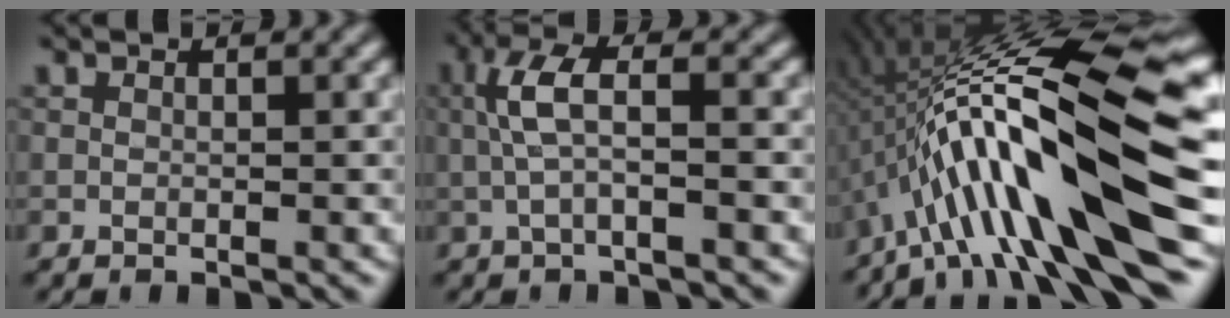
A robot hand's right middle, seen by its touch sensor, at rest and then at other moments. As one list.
[{"total": 3.3, "force": [-0.1, 0.7, 3.2], "torque": [-0.070, 0.018, -0.001]}, {"total": 16.1, "force": [-3.1, 3.2, 15.4], "torque": [-0.247, 0.039, -0.039]}]